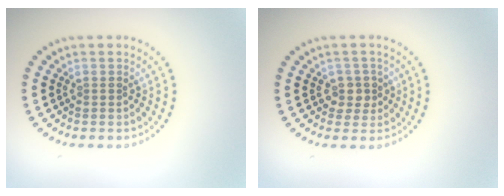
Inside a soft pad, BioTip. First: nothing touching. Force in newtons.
{"total": 1.6, "press": 1.5, "slide": 0.7}